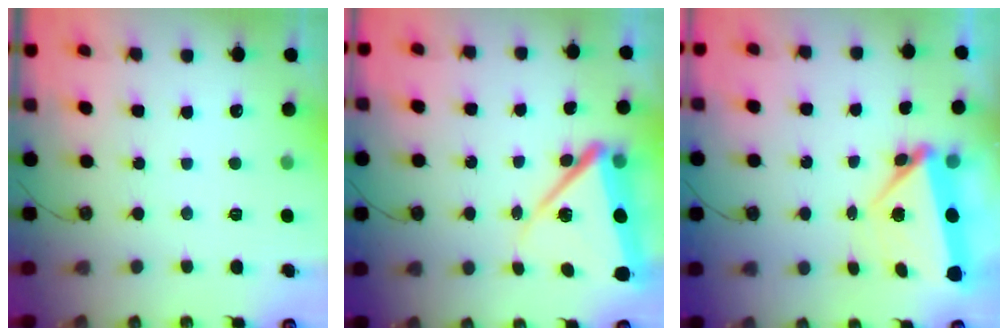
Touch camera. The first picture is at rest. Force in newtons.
{"total": 12.0, "press": 12.0, "slide": 0.6}
{"total": 6.9, "press": 5.3, "slide": 4.4}